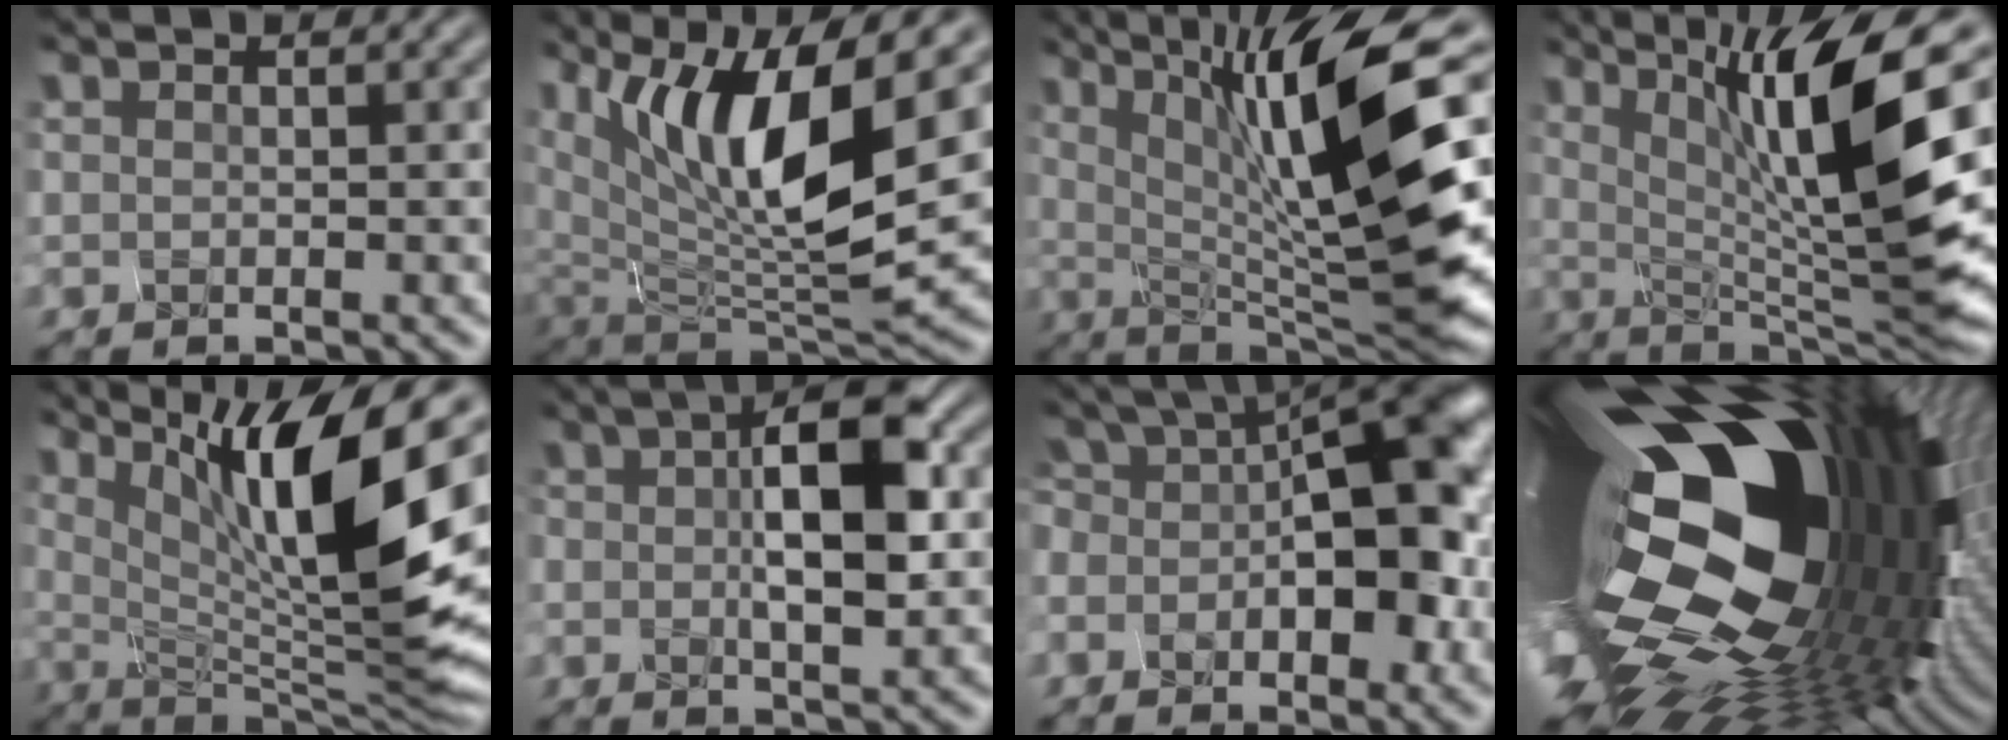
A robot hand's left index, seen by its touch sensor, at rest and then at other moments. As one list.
[{"total": 10.6, "force": [4.1, 3.5, 9.1], "torque": [-0.176, -0.011, 0.097]}, {"total": 13.6, "force": [2.9, 2.8, 12.9], "torque": [-0.213, 0.004, 0.070]}, {"total": 11.8, "force": [2.4, 2.0, 11.4], "torque": [-0.194, 0.003, 0.066]}, {"total": 12.7, "force": [3.6, 2.8, 11.8], "torque": [-0.196, -0.001, 0.085]}, {"total": 5.2, "force": [-0.2, 1.9, 4.9], "torque": [-0.102, 0.004, 0.013]}, {"total": 10.8, "force": [-2.2, 5.3, 9.2], "torque": [-0.131, 0.017, -0.024]}, {"total": 20.9, "force": [3.0, 12.1, 16.8], "torque": [-0.314, -0.047, 0.063]}]